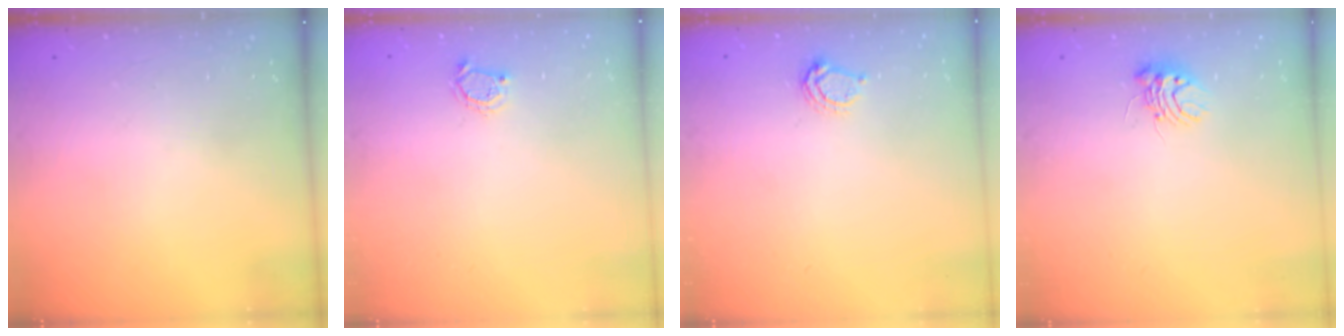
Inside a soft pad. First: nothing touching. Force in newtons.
{"total": 3.6, "press": 3.5, "slide": 0.4}
{"total": 4.0, "press": 4.0, "slide": 0.4}
{"total": 5.4, "press": 5.4, "slide": 0.3}